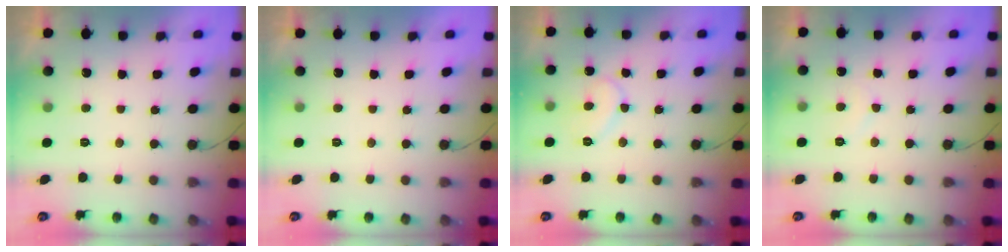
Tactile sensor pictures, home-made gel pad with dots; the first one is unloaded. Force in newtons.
{"total": 1.8, "press": 1.8, "slide": 0.1}
{"total": 7.6, "press": 7.6, "slide": 0.4}
{"total": 4.5, "press": 4.5, "slide": 0.3}